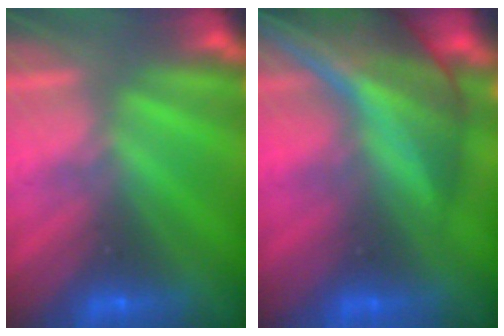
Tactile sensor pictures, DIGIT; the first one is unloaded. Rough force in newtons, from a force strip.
{"total": 7.4}